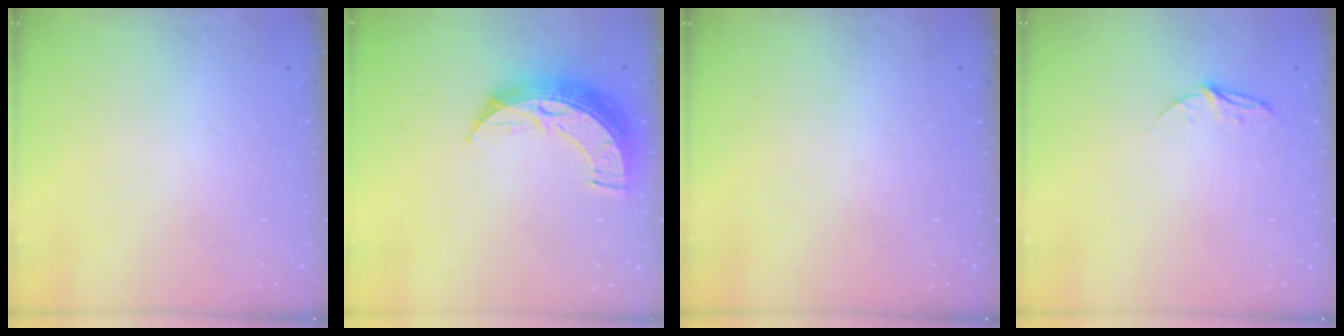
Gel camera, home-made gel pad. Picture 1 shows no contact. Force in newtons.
{"total": 11.9, "press": 11.8, "slide": 1.0}
{"total": 0.0}
{"total": 4.4, "press": 4.4, "slide": 0.4}